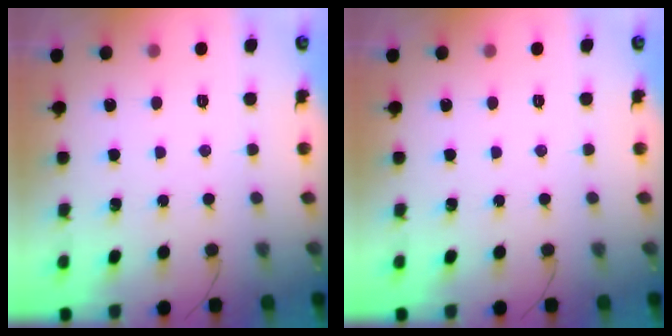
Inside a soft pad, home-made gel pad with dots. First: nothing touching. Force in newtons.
{"total": 0.0}